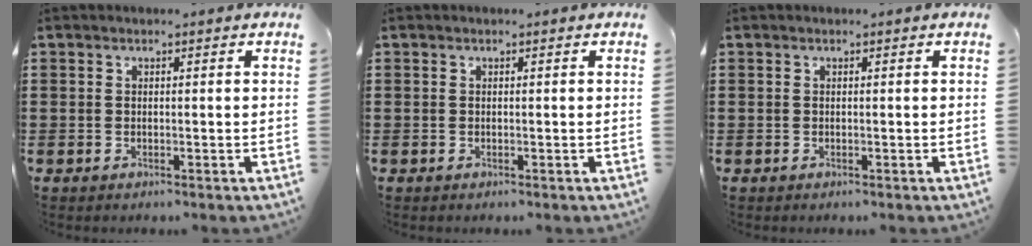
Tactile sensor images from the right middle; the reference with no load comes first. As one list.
[{"total": 0.0}, {"total": 0.0}]